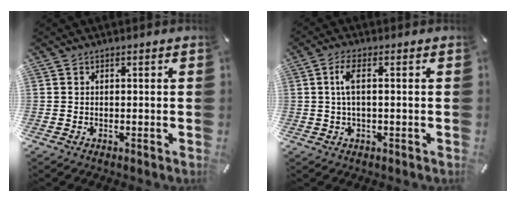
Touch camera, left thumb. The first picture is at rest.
{"total": 5.0, "force": [0.5, 1.7, 4.7], "torque": [-0.097, 0.004, 0.006]}